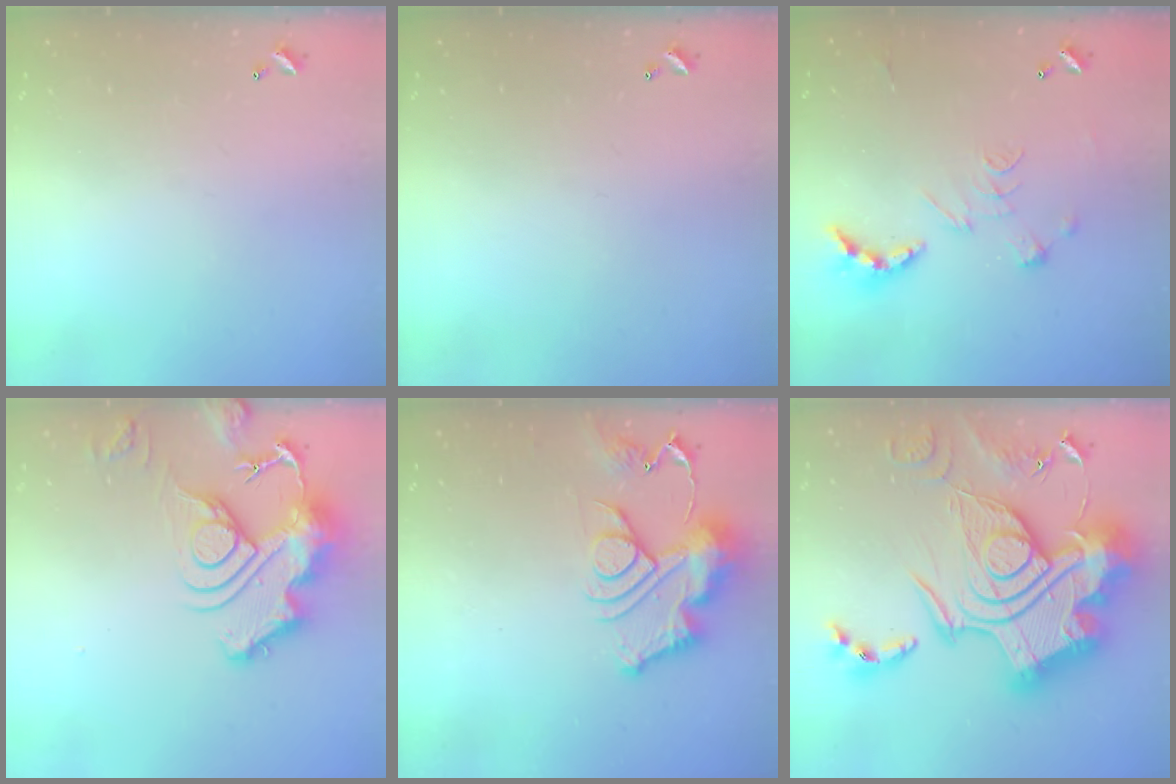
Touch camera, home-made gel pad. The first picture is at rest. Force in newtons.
{"total": 0.0}
{"total": 2.5, "press": 2.0, "slide": 1.5}
{"total": 16.4, "press": 16.3, "slide": 1.5}
{"total": 13.4, "press": 13.4, "slide": 1.4}
{"total": 0.6, "press": 0.6, "slide": 0.0}